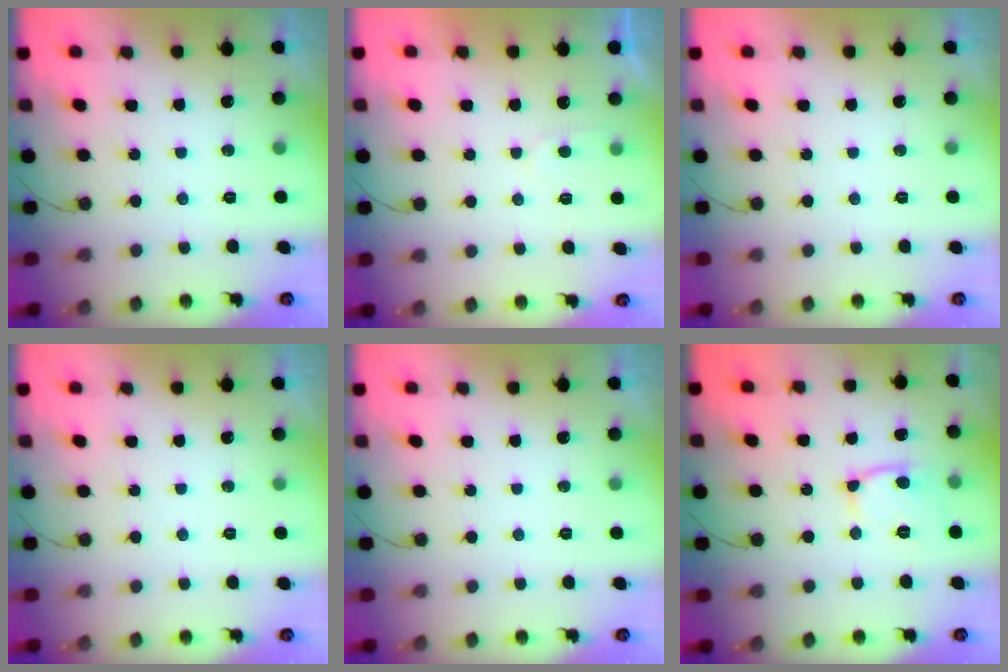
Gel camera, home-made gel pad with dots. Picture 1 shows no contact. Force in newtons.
{"total": 2.5, "press": 2.5, "slide": 0.3}
{"total": 0.0}
{"total": 0.0}
{"total": 0.0}
{"total": 10.4, "press": 10.3, "slide": 1.3}